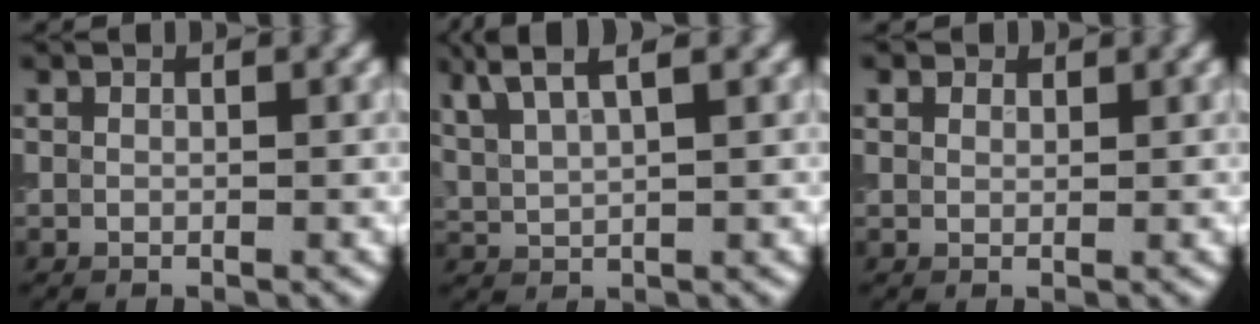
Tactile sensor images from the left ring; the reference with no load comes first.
{"total": 4.4, "force": [2.9, 1.1, 3.0], "torque": [-0.072, 0.016, 0.057]}
{"total": 1.4, "force": [1.0, 0.9, 0.4], "torque": [-0.013, -0.009, 0.021]}